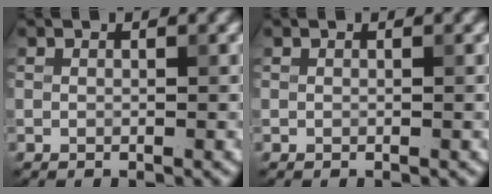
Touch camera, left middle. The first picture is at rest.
{"total": 0.0}